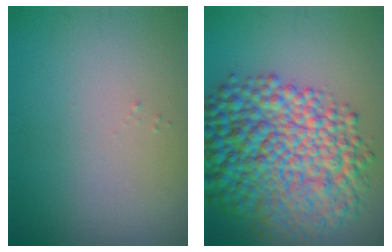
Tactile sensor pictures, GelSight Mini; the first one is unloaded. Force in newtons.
{"total": 12.6, "press": 12.6, "slide": 0.2}